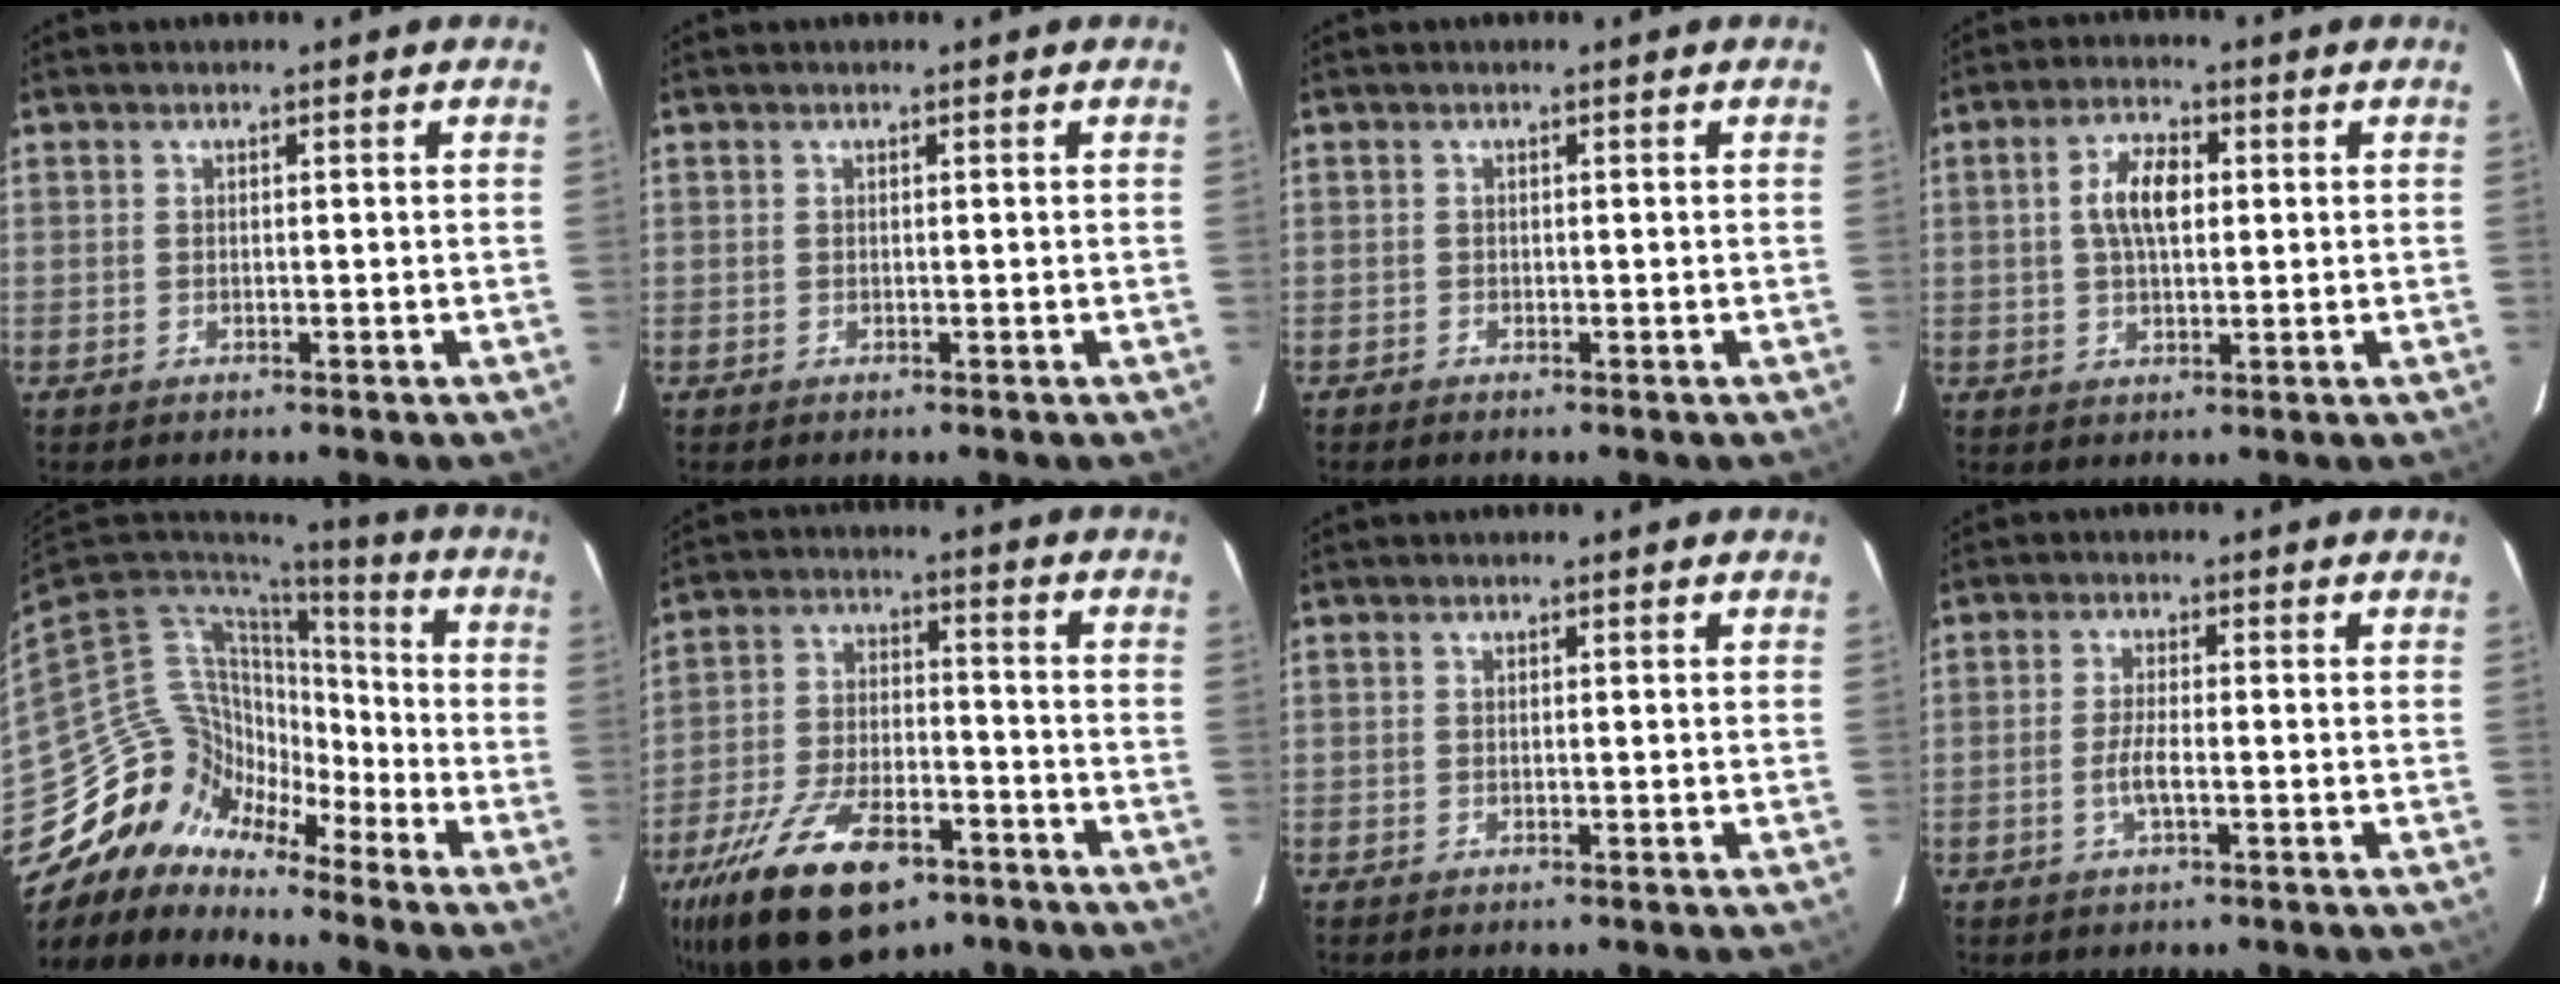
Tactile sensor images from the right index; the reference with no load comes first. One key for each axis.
{"total": 0.0}
{"total": 0.5, "fx": -0.5, "fy": 0.3, "fz": 0.0, "tx": -0.002, "ty": 0.002, "tz": -0.010}
{"total": 6.6, "fx": 1.0, "fy": 3.2, "fz": 5.7, "tx": -0.105, "ty": 0.013, "tz": 0.019}
{"total": 12.9, "fx": -10.4, "fy": 7.5, "fz": 1.4, "tx": -0.035, "ty": 0.032, "tz": -0.202}
{"total": 21.8, "fx": -13.7, "fy": 9.9, "fz": 13.8, "tx": -0.283, "ty": -0.026, "tz": -0.222}
{"total": 0.0}
{"total": 3.6, "fx": -1.2, "fy": 0.6, "fz": 3.3, "tx": -0.068, "ty": -0.002, "tz": -0.024}